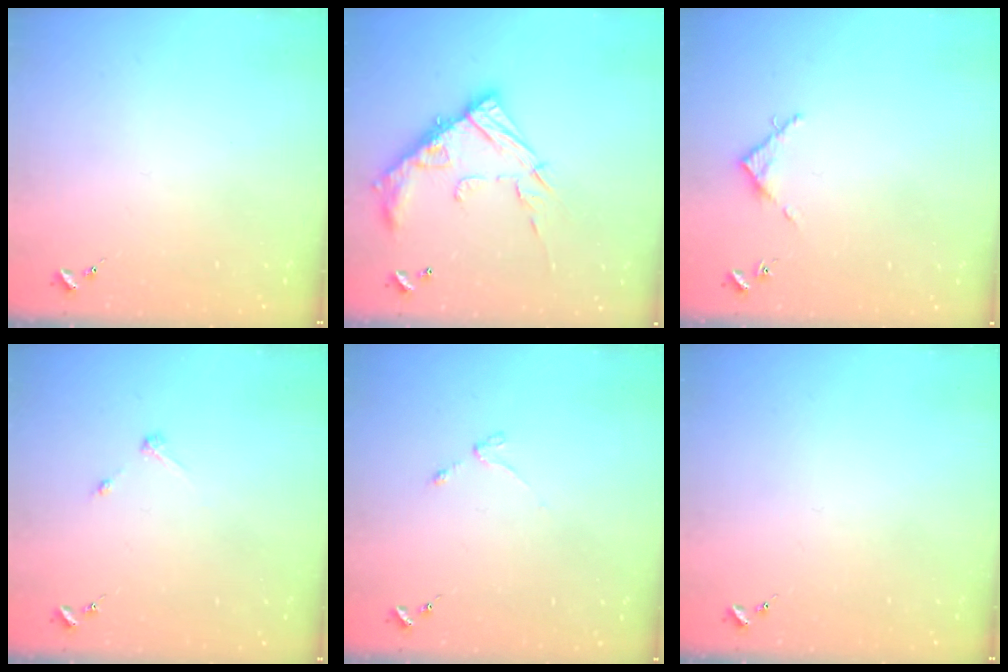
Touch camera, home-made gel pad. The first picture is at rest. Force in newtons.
{"total": 17.4, "press": 17.3, "slide": 1.3}
{"total": 3.6, "press": 3.6, "slide": 0.3}
{"total": 2.7, "press": 2.7, "slide": 0.3}
{"total": 3.0, "press": 2.9, "slide": 0.5}
{"total": 0.0}